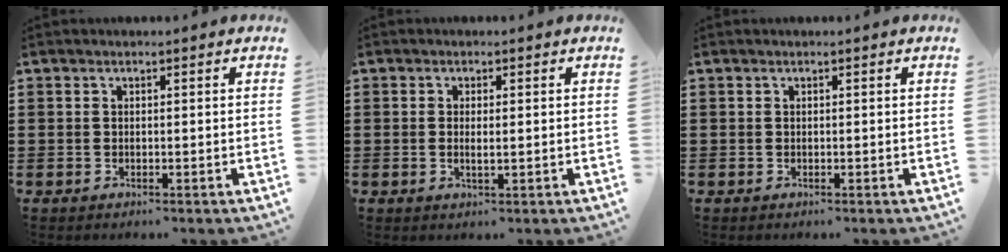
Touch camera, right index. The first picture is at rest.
{"total": 1.5, "force": [0.0, 0.4, 1.4], "torque": [-0.025, 0.000, -0.001]}
{"total": 0.0}